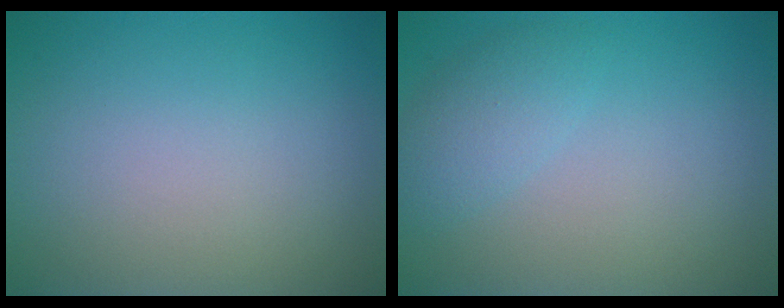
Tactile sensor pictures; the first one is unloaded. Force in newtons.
{"total": 2.3, "press": 2.3, "slide": 0.2}